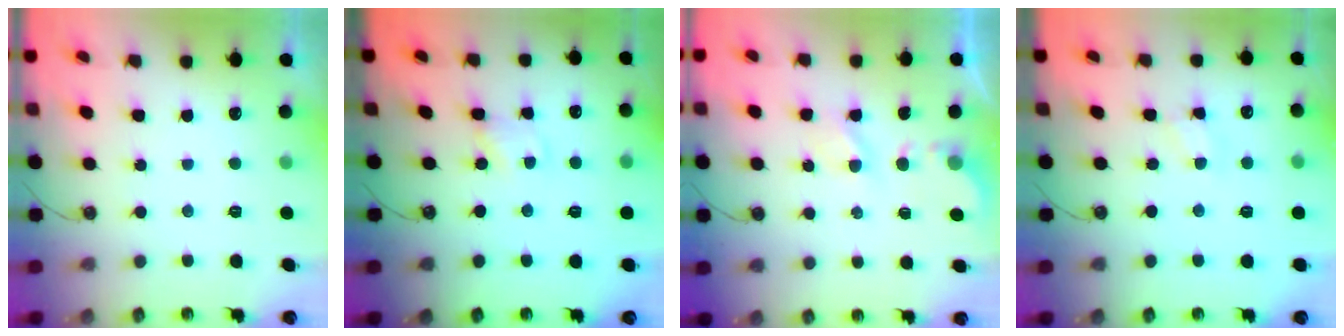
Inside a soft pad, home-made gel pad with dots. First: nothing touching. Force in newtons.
{"total": 1.2, "press": 1.1, "slide": 0.2}
{"total": 4.7, "press": 4.7, "slide": 0.3}
{"total": 3.1, "press": 3.1, "slide": 0.5}